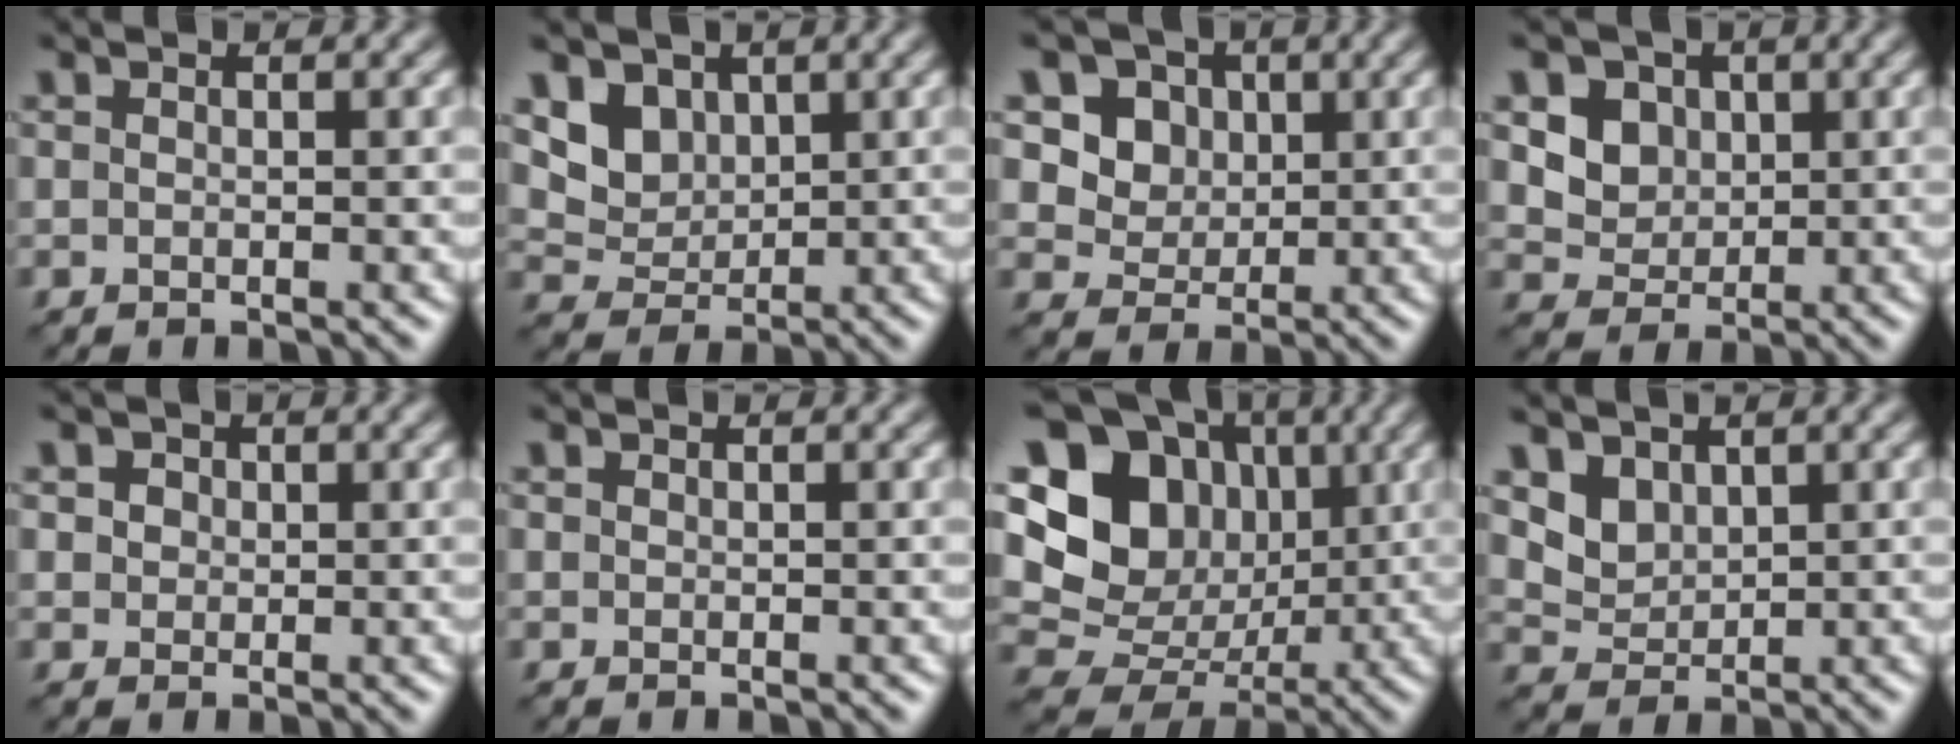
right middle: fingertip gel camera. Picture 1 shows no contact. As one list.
[{"total": 4.7, "force": [2.4, 3.4, 2.1], "torque": [-0.065, -0.018, 0.062]}, {"total": 7.0, "force": [2.9, 5.6, 2.9], "torque": [-0.064, -0.009, 0.048]}, {"total": 4.1, "force": [1.4, 3.5, 1.7], "torque": [-0.047, -0.014, 0.039]}, {"total": 2.6, "force": [1.1, 2.1, 1.1], "torque": [-0.027, 0.006, 0.015]}, {"total": 0.0}, {"total": 18.1, "force": [4.4, 15.6, 8.1], "torque": [-0.195, 0.045, 0.057]}, {"total": 3.2, "force": [2.0, 2.2, 1.3], "torque": [-0.038, -0.017, 0.057]}]